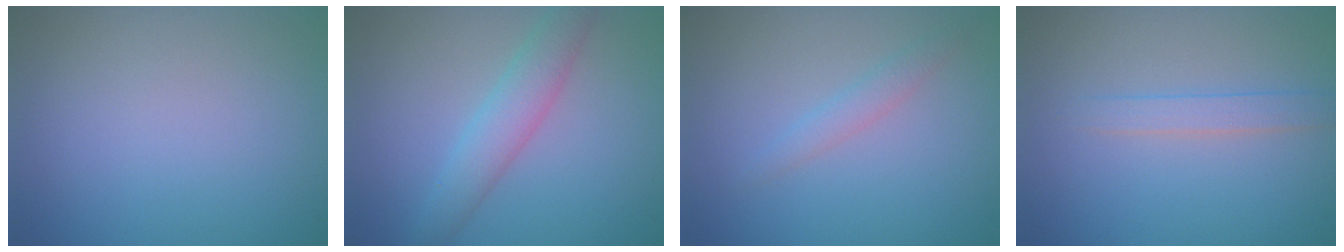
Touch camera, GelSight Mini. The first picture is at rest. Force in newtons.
{"total": 3.4, "press": 3.4, "slide": 0.1}
{"total": 1.4, "press": 1.4, "slide": 0.1}
{"total": 1.6, "press": 1.6, "slide": 0.0}